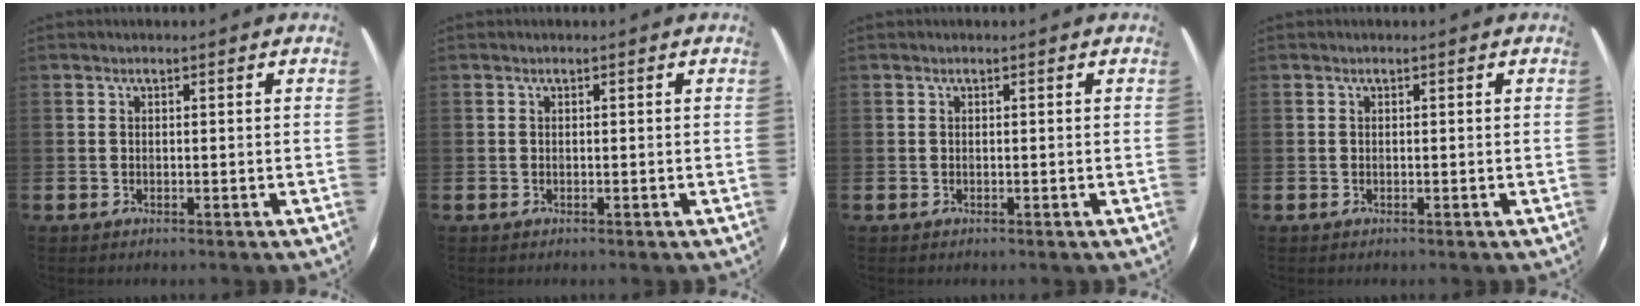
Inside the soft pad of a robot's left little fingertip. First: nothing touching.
{"total": 0.0}
{"total": 0.0}
{"total": 0.0}